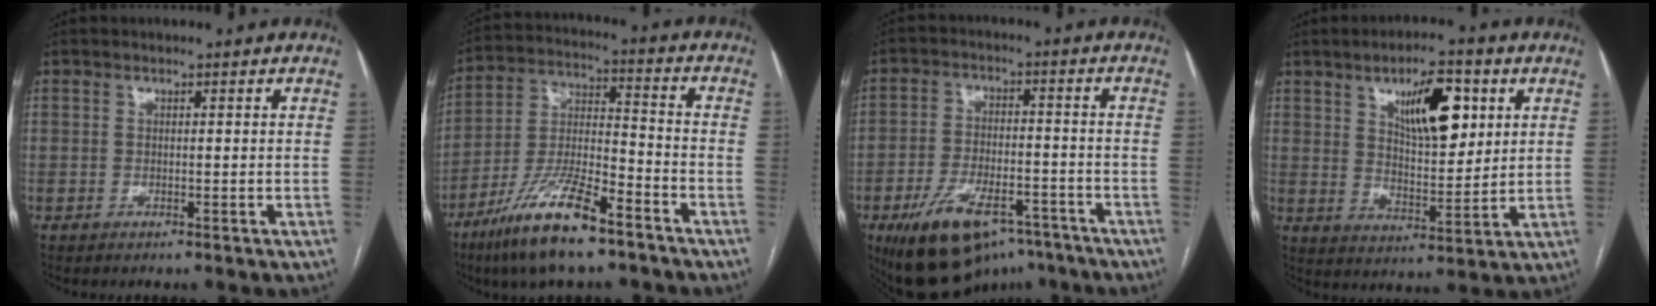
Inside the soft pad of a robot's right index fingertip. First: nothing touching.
{"total": 14.9, "force": [-10.0, 2.7, 10.8], "torque": [-0.218, -0.019, -0.183]}
{"total": 15.5, "force": [-10.1, 6.9, 9.5], "torque": [-0.169, 0.002, -0.156]}
{"total": 11.1, "force": [4.7, 4.0, 9.3], "torque": [-0.150, 0.006, 0.082]}